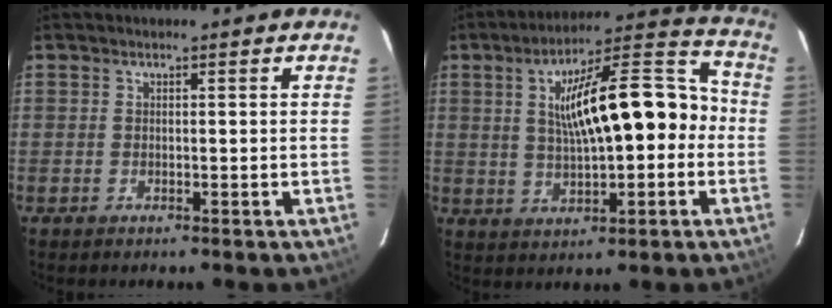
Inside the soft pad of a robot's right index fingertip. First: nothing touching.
{"total": 16.9, "force": [0.2, 5.8, 15.9], "torque": [-0.253, 0.036, 0.013]}